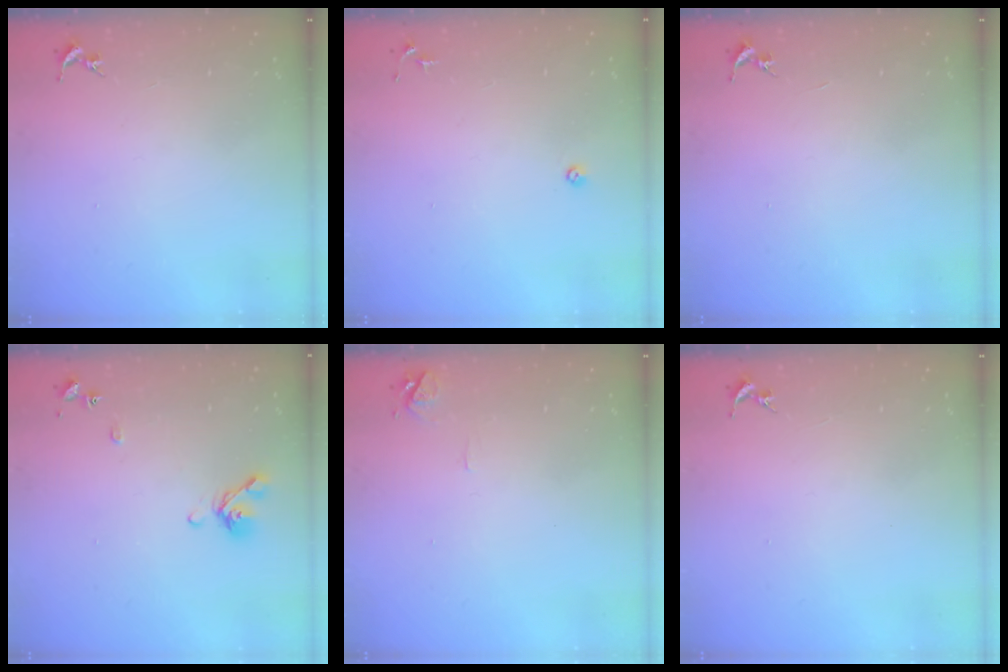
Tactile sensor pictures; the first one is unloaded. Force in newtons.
{"total": 3.4, "press": 3.3, "slide": 0.7}
{"total": 0.0}
{"total": 8.6, "press": 8.4, "slide": 1.4}
{"total": 6.3, "press": 6.3, "slide": 0.7}
{"total": 0.0}